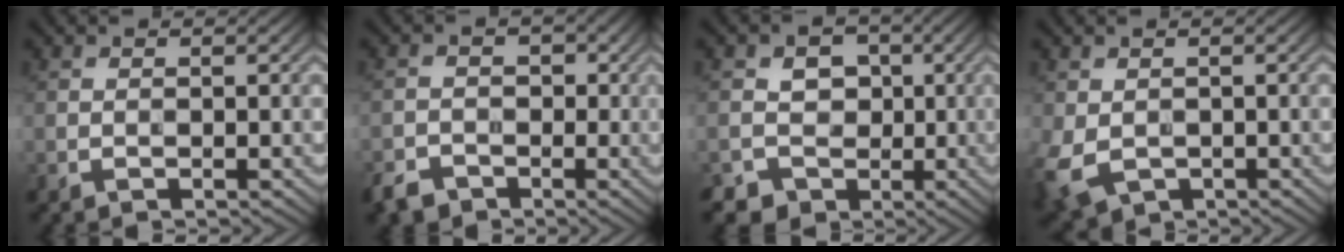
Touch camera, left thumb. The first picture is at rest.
{"total": 3.4, "force": [-2.0, 2.6, 0.9], "torque": [-0.017, -0.002, -0.044]}
{"total": 6.9, "force": [-1.4, 6.4, 2.0], "torque": [-0.039, 0.012, -0.049]}
{"total": 5.8, "force": [-1.5, 4.2, 3.7], "torque": [-0.108, -0.026, -0.021]}